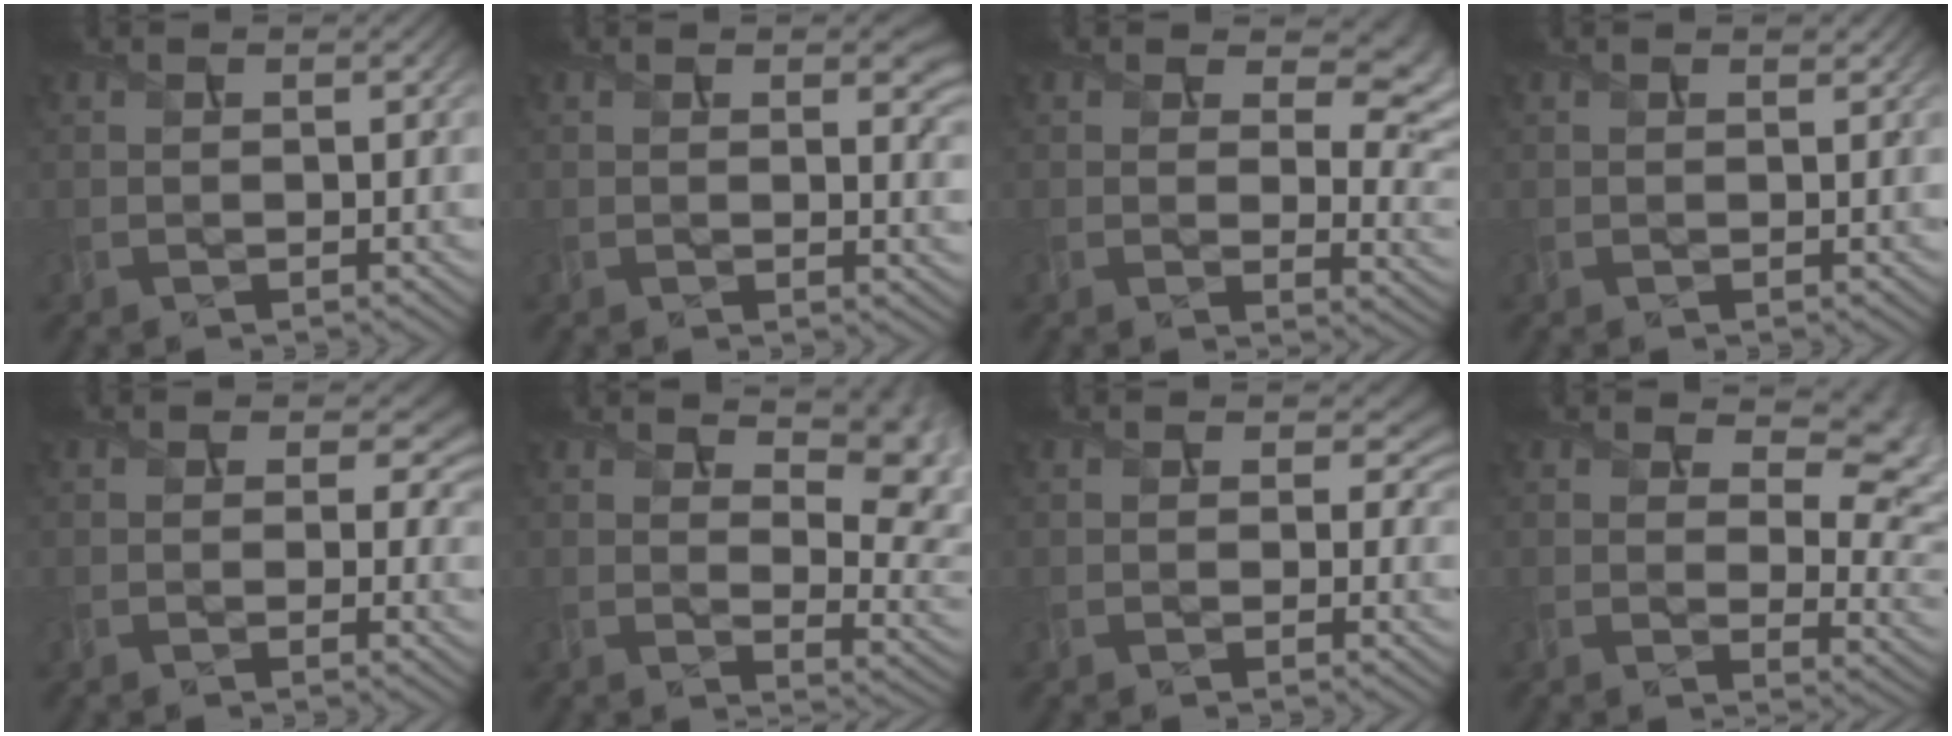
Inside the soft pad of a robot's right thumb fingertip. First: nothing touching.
{"total": 4.5, "force": [1.3, 1.8, 3.9], "torque": [-0.061, -0.008, 0.024]}
{"total": 9.0, "force": [4.2, 4.9, 6.2], "torque": [-0.091, -0.013, 0.071]}
{"total": 0.6, "force": [0.6, 0.2, 0.3], "torque": [-0.006, 0.001, 0.009]}
{"total": 5.1, "force": [1.2, 3.7, 3.3], "torque": [-0.051, -0.014, 0.014]}
{"total": 11.9, "force": [6.4, 5.3, 8.5], "torque": [-0.130, -0.002, 0.107]}
{"total": 3.9, "force": [1.3, 2.8, 2.5], "torque": [-0.038, -0.008, 0.014]}
{"total": 11.1, "force": [5.0, 6.3, 7.7], "torque": [-0.112, -0.016, 0.089]}